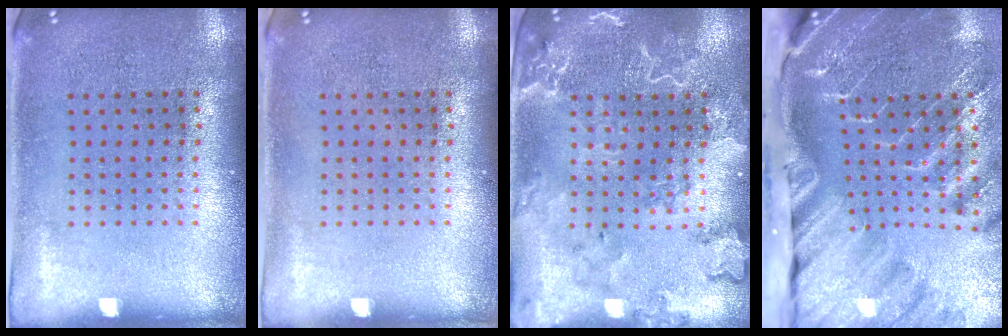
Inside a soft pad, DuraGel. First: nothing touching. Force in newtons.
{"total": 0.0}
{"total": 2.6, "press": 2.4, "slide": 1.0}
{"total": 4.4, "press": 3.3, "slide": 2.9}